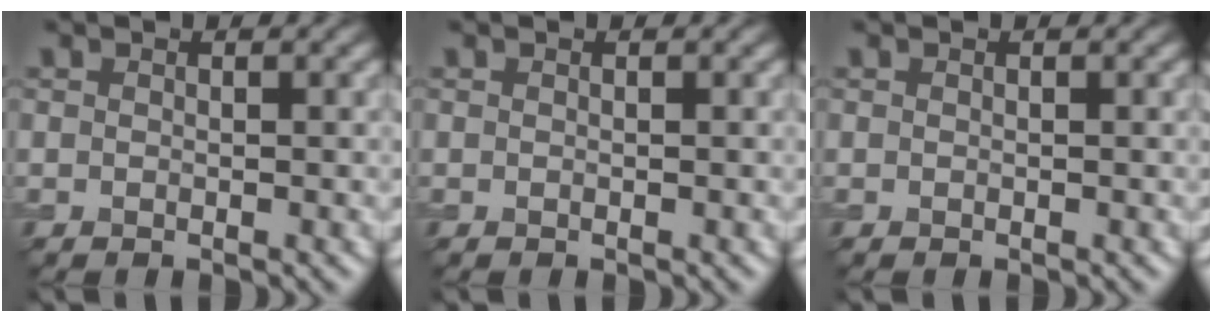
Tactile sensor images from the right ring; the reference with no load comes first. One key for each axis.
{"total": 0.0}
{"total": 0.0}